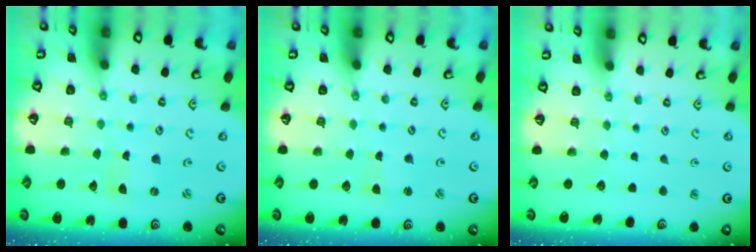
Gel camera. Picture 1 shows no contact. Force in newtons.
{"total": 1.9, "press": 1.8, "slide": 0.3}
{"total": 0.0}